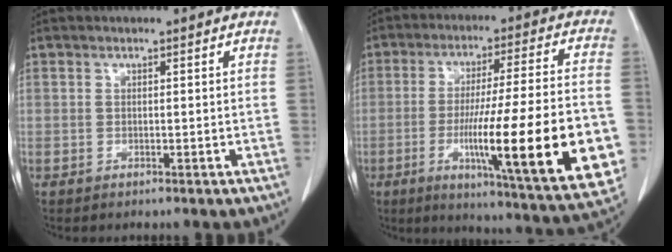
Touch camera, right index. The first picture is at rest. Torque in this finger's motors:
{"motor_torque": [2.14, 0.00, 1.05, 0.21]}